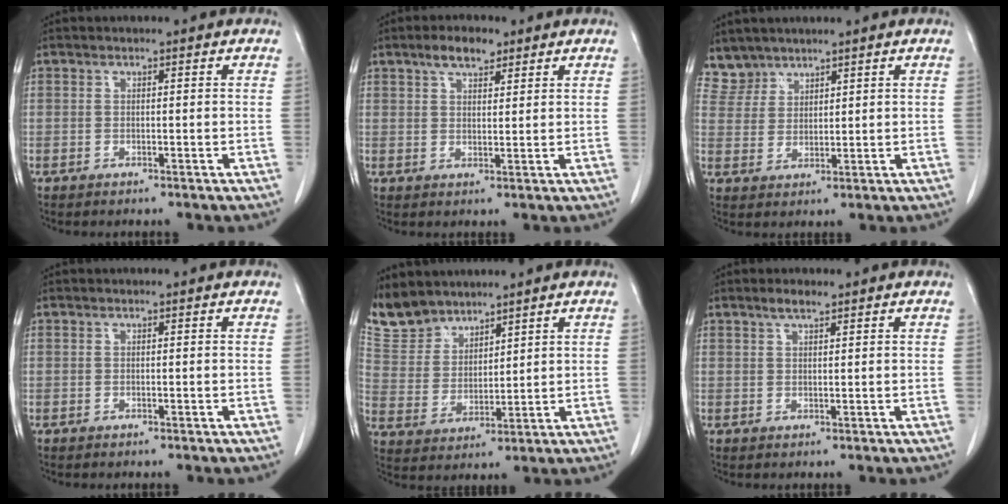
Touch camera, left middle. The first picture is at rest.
{"total": 4.5, "force": [3.1, 1.8, 2.7], "torque": [-0.052, 0.010, 0.054]}
{"total": 4.1, "force": [3.7, 1.7, -0.7], "torque": [0.017, 0.005, 0.080]}
{"total": 0.0}
{"total": 8.1, "force": [7.3, 3.3, 0.9], "torque": [-0.029, 0.010, 0.161]}
{"total": 1.9, "force": [1.5, 0.3, 1.2], "torque": [-0.026, 0.004, 0.029]}